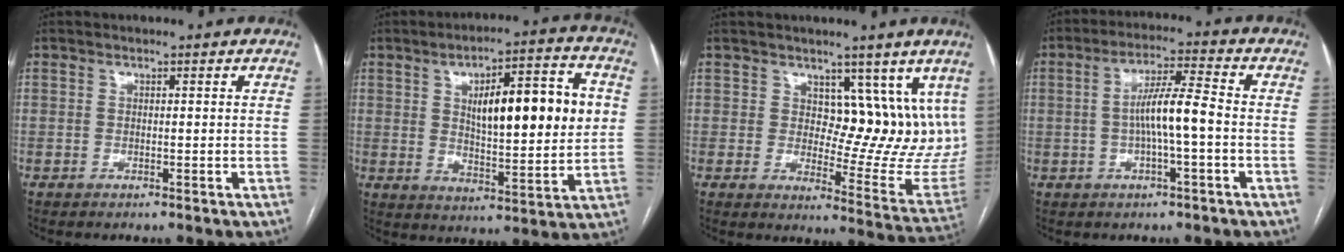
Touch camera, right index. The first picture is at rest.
{"total": 16.5, "force": [3.3, 4.3, 15.6], "torque": [-0.231, 0.020, 0.055]}
{"total": 12.0, "force": [6.5, 6.4, 7.8], "torque": [-0.079, -0.016, 0.093]}
{"total": 7.4, "force": [-0.8, 0.5, 7.3], "torque": [-0.133, 0.015, -0.016]}